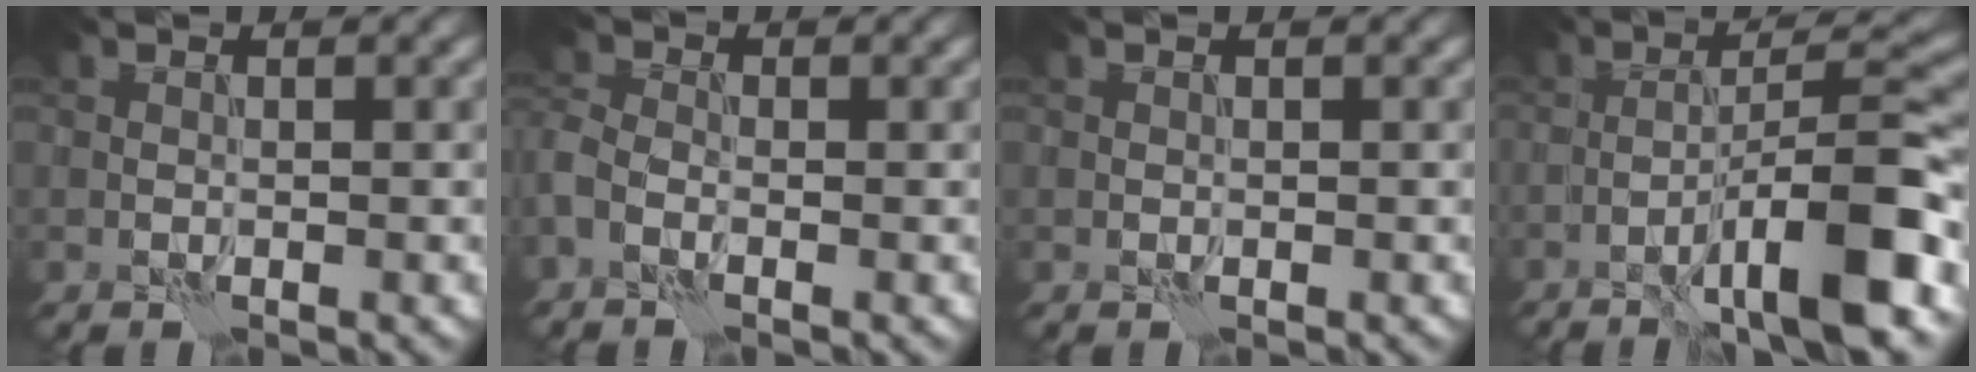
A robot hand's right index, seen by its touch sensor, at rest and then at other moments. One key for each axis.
{"total": 2.5, "fx": -1.2, "fy": 1.5, "fz": 1.5, "tx": -0.046, "ty": -0.003, "tz": -0.029}
{"total": 0.0}
{"total": 9.4, "fx": -4.9, "fy": 1.4, "fz": 7.9, "tx": -0.114, "ty": 0.023, "tz": -0.081}